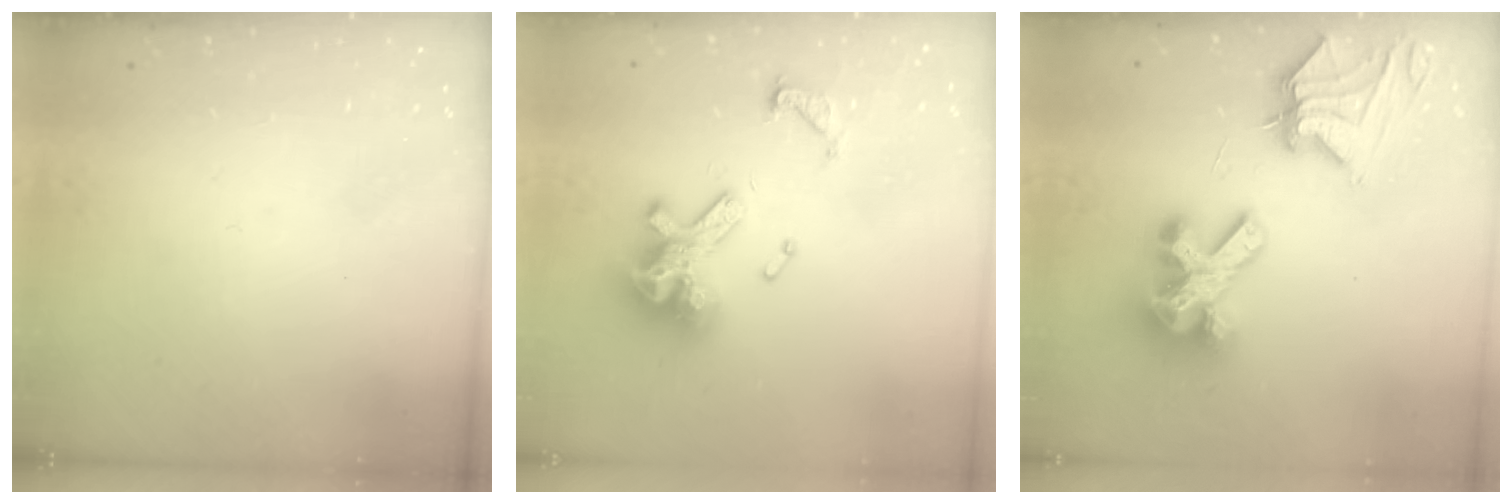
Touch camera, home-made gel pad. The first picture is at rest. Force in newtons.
{"total": 14.3, "press": 14.2, "slide": 1.7}
{"total": 14.5, "press": 14.3, "slide": 1.8}